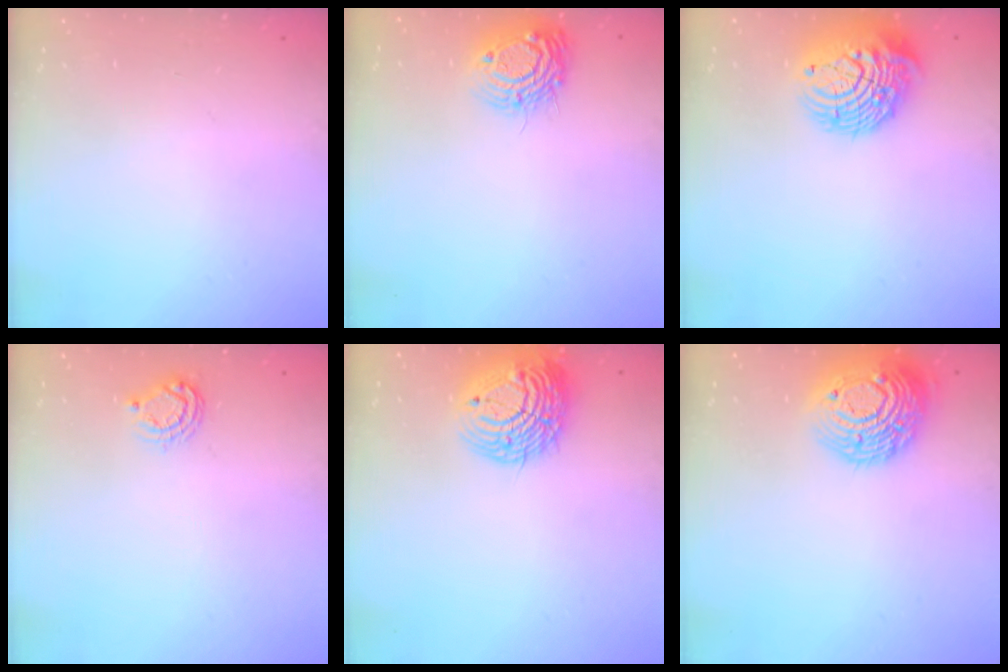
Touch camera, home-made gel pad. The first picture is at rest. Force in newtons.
{"total": 10.3, "press": 10.3, "slide": 0.7}
{"total": 13.1, "press": 12.9, "slide": 1.8}
{"total": 6.9, "press": 6.8, "slide": 0.6}
{"total": 16.1, "press": 15.9, "slide": 2.6}
{"total": 17.8, "press": 17.8, "slide": 1.2}